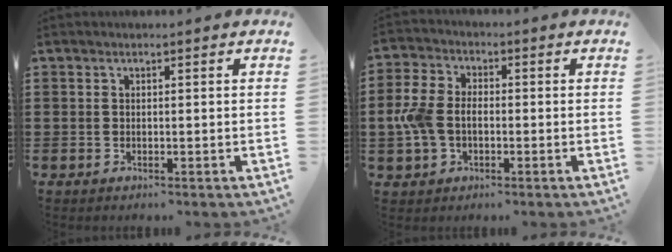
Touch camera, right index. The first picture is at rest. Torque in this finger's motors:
{"motor_torque": [0.27, 0.12, 0.21, 0.17]}